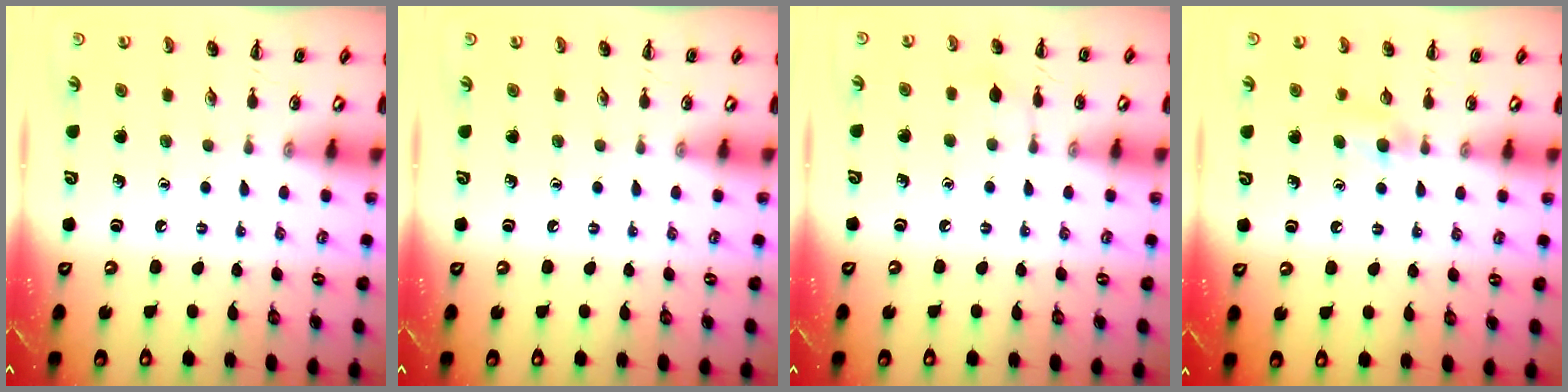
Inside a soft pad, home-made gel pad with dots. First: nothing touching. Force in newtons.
{"total": 0.0}
{"total": 4.0, "press": 4.0, "slide": 0.7}
{"total": 4.2, "press": 4.0, "slide": 1.5}